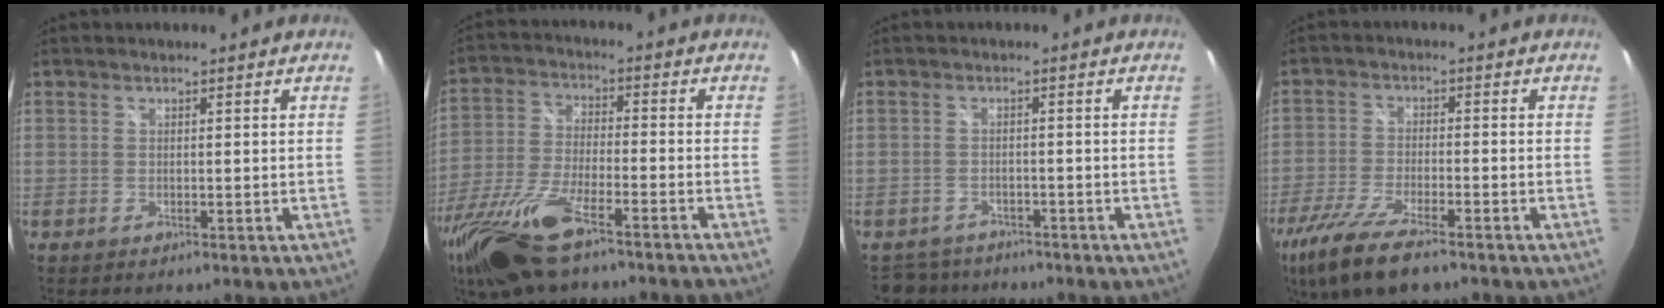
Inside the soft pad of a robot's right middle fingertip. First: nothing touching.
{"total": 19.3, "force": [-13.7, 4.9, 12.7], "torque": [-0.274, -0.055, -0.253]}
{"total": 5.0, "force": [-4.2, 2.8, 0.3], "torque": [-0.019, 0.004, -0.067]}
{"total": 12.2, "force": [-8.5, 3.1, 8.3], "torque": [-0.189, -0.042, -0.159]}